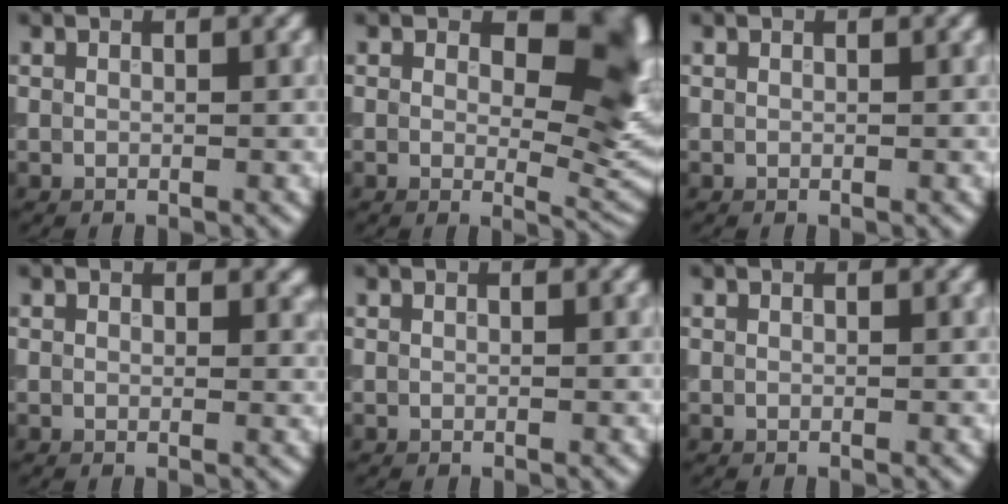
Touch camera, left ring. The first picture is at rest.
{"total": 9.7, "force": [2.3, 5.5, 7.6], "torque": [-0.084, -0.009, 0.034]}
{"total": 0.0}
{"total": 1.1, "force": [0.6, 0.7, 0.5], "torque": [-0.002, -0.005, 0.009]}
{"total": 0.0}
{"total": 0.0}